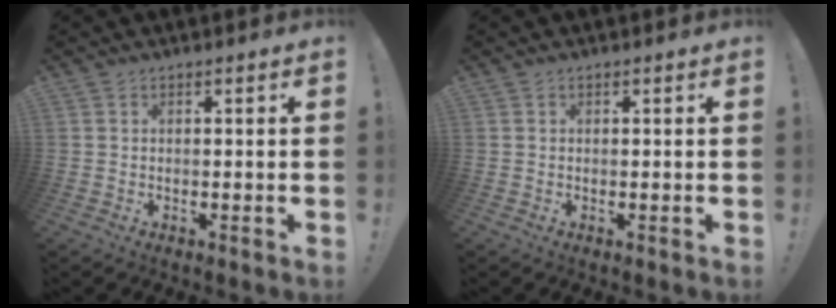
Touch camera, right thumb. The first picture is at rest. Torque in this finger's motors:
{"motor_torque": [-0.04, 0.37, -0.27, 0.20, -0.02]}